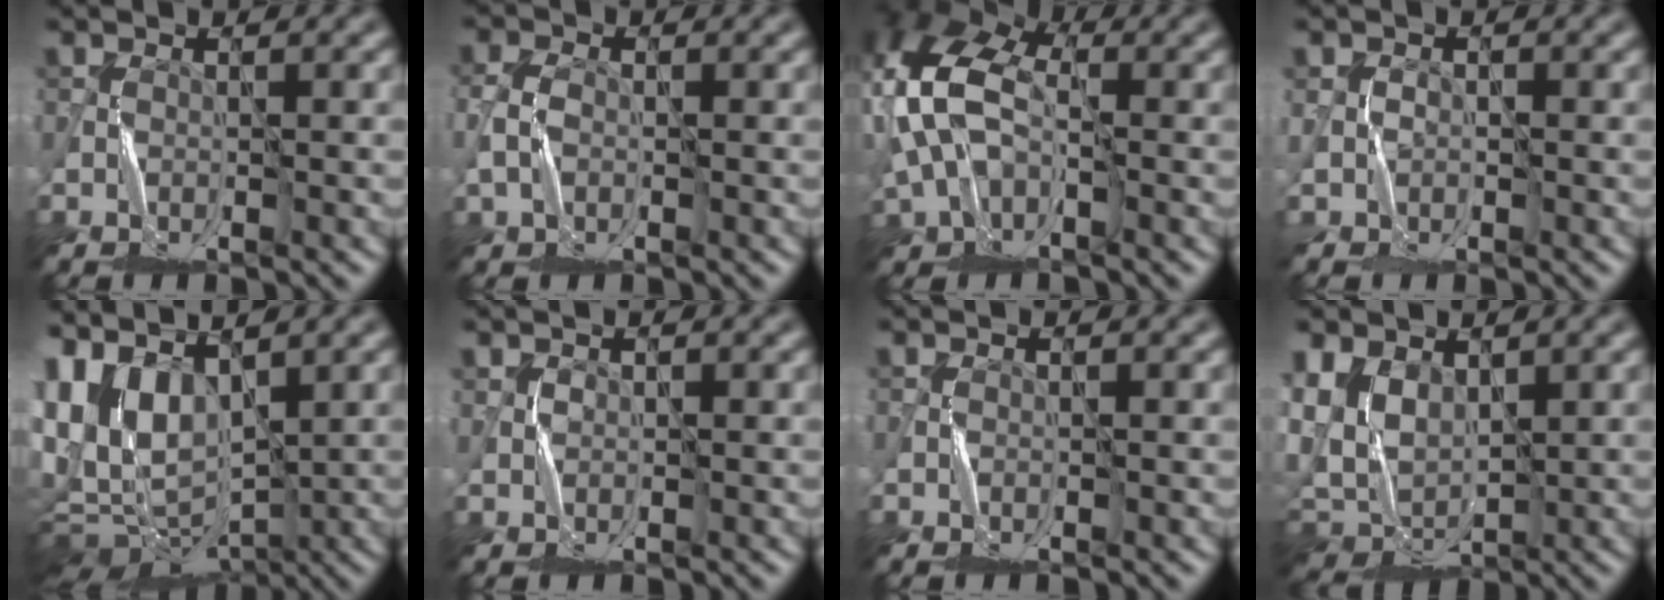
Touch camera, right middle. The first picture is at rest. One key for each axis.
{"total": 2.3, "fx": -0.3, "fy": 1.8, "fz": 1.5, "tx": -0.040, "ty": 0.004, "tz": -0.013}
{"total": 10.0, "fx": 1.0, "fy": 6.5, "fz": 7.6, "tx": -0.186, "ty": 0.015, "tz": 0.005}
{"total": 1.0, "fx": 0.3, "fy": 0.0, "fz": -0.9, "tx": 0.024, "ty": 0.001, "tz": 0.008}
{"total": 9.4, "fx": 3.5, "fy": 5.7, "fz": 6.6, "tx": -0.121, "ty": -0.022, "tz": 0.078}
{"total": 1.4, "fx": 0.5, "fy": -0.5, "fz": -1.2, "tx": 0.030, "ty": -0.002, "tz": 0.012}
{"total": 0.0}
{"total": 3.9, "fx": 1.9, "fy": 2.9, "fz": 2.0, "tx": -0.047, "ty": -0.003, "tz": 0.033}